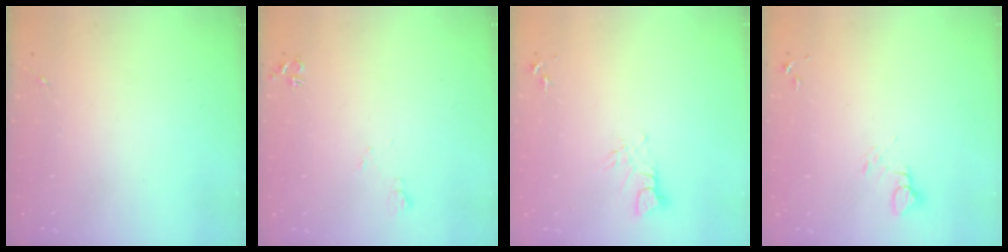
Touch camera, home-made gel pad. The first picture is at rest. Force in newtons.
{"total": 5.2, "press": 5.1, "slide": 1.0}
{"total": 3.7, "press": 3.7, "slide": 0.4}
{"total": 3.4, "press": 3.4, "slide": 0.2}